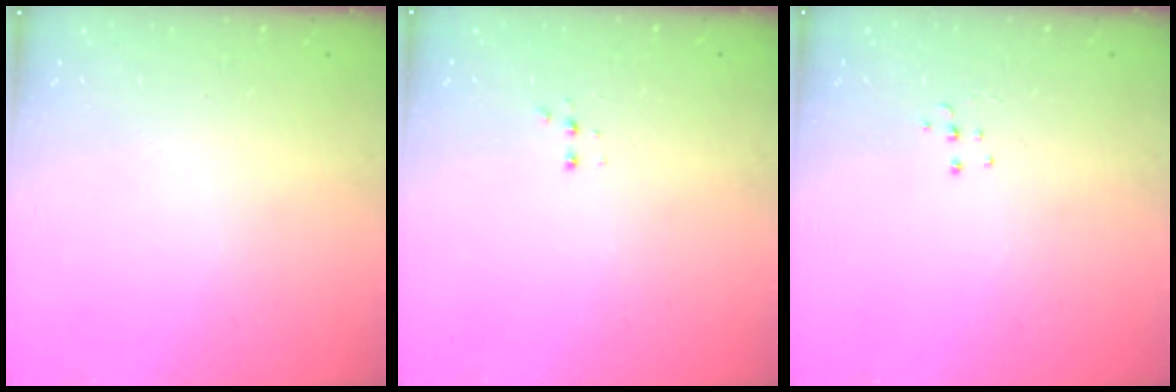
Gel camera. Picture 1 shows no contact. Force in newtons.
{"total": 3.0, "press": 2.9, "slide": 0.7}
{"total": 4.3, "press": 4.3, "slide": 0.3}